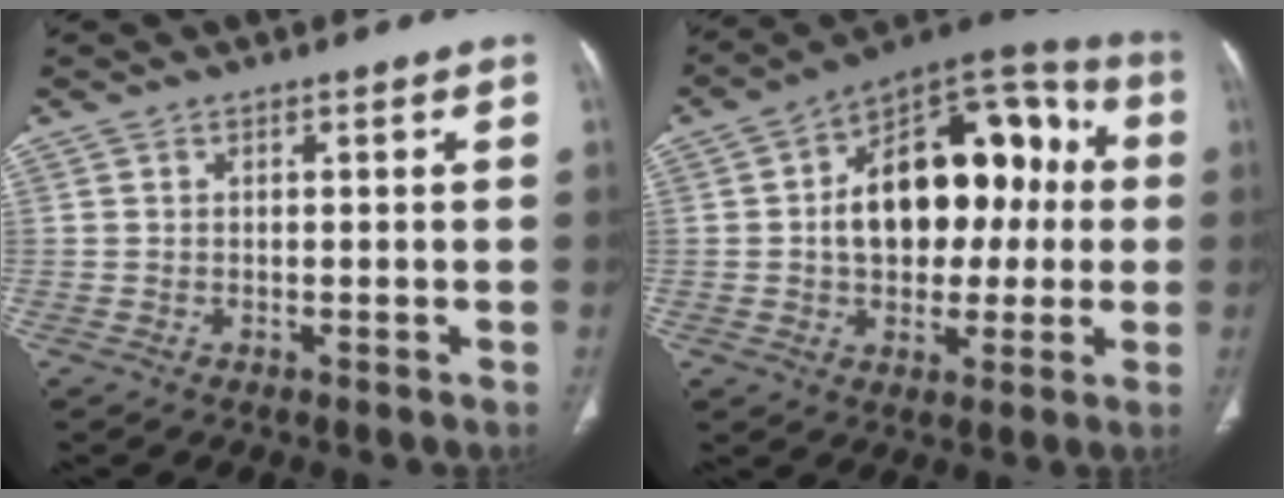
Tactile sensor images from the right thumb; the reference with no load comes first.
{"total": 21.5, "force": [1.4, 13.5, 16.6], "torque": [-0.204, 0.042, 0.021]}